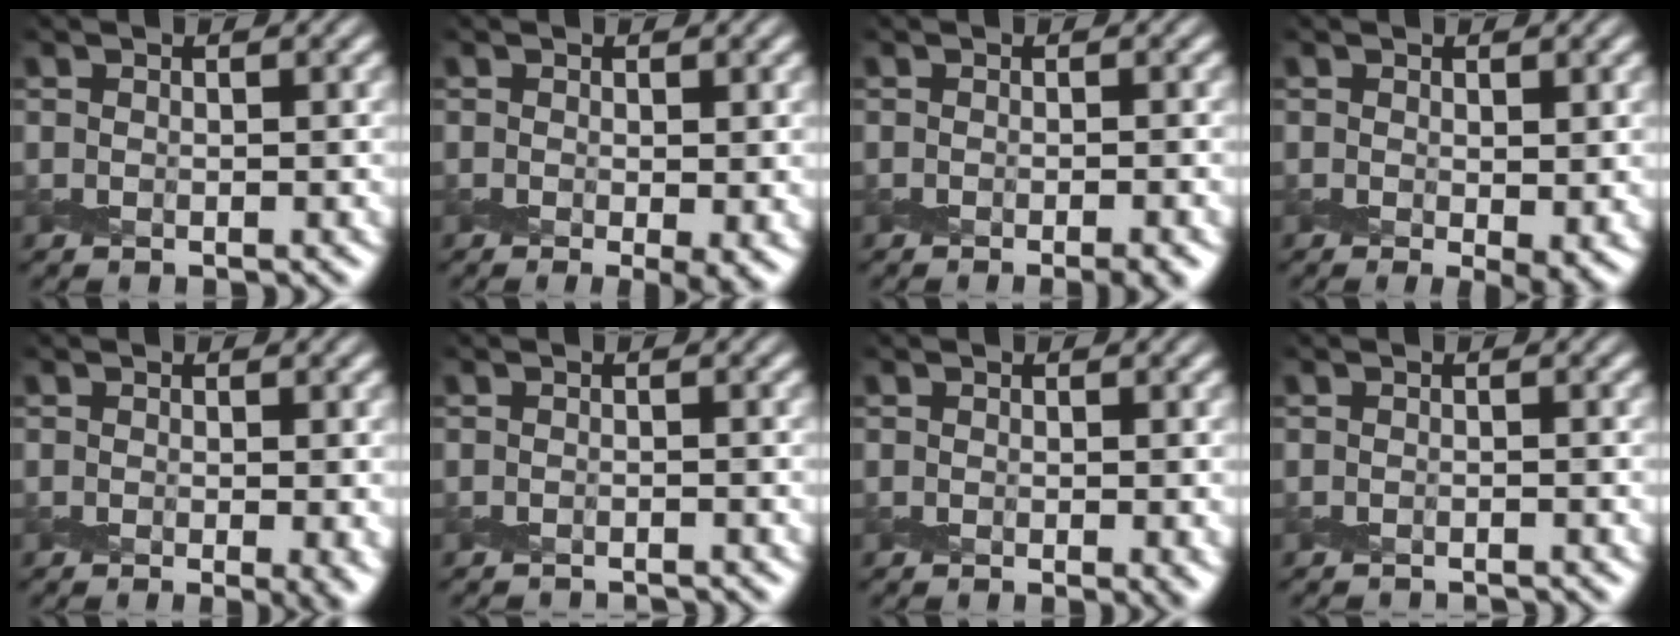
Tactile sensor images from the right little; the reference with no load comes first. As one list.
[{"total": 2.0, "force": [-0.5, 0.7, 1.8], "torque": [-0.029, -0.009, -0.007]}, {"total": 1.7, "force": [-1.3, 0.0, 1.2], "torque": [-0.015, -0.007, -0.022]}, {"total": 2.5, "force": [-0.3, 1.2, 2.2], "torque": [-0.033, -0.012, -0.004]}, {"total": 1.9, "force": [-0.4, 0.7, 1.8], "torque": [-0.027, -0.008, -0.008]}, {"total": 1.5, "force": [-1.4, -0.2, -0.4], "torque": [0.014, -0.004, -0.032]}, {"total": 0.9, "force": [-0.1, 0.3, 0.8], "torque": [-0.012, -0.005, -0.002]}, {"total": 1.2, "force": [-1.1, -0.2, -0.5], "torque": [0.013, -0.003, -0.024]}]